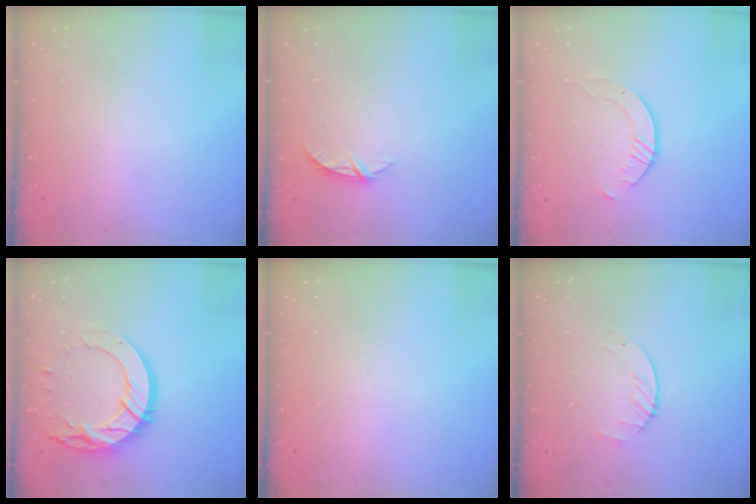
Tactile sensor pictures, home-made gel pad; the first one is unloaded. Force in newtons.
{"total": 4.2, "press": 4.2, "slide": 0.5}
{"total": 2.7, "press": 2.7, "slide": 0.3}
{"total": 16.8, "press": 16.8, "slide": 1.4}
{"total": 0.0}
{"total": 3.1, "press": 3.1, "slide": 0.4}